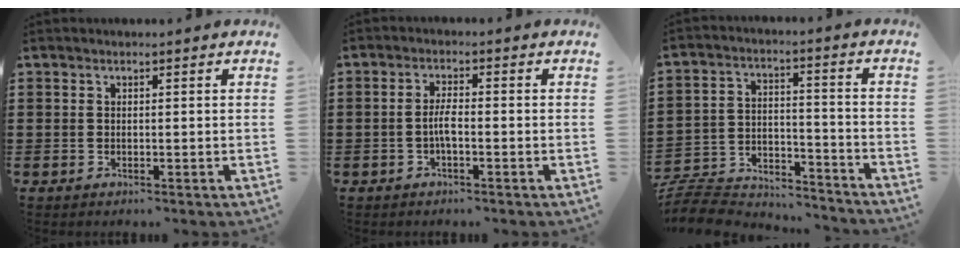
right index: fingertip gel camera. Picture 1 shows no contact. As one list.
[{"total": 2.8, "force": [-0.8, 0.5, 2.6], "torque": [-0.064, -0.004, -0.020]}, {"total": 8.2, "force": [-7.8, 2.1, 1.6], "torque": [-0.040, 0.015, -0.157]}]